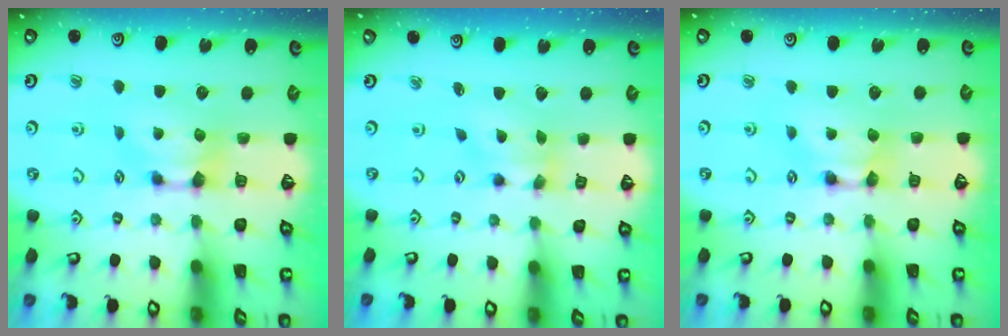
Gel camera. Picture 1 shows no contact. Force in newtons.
{"total": 2.6, "press": 2.1, "slide": 1.6}
{"total": 1.6, "press": 1.6, "slide": 0.2}